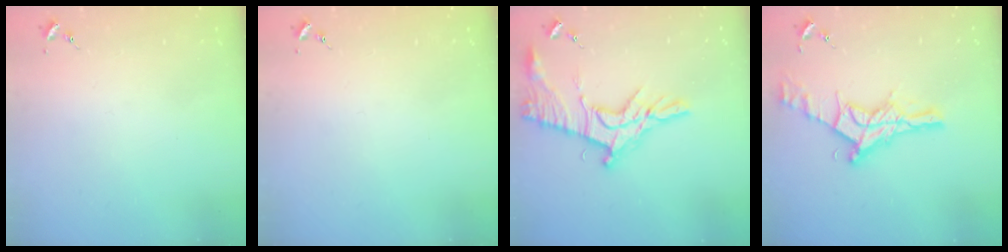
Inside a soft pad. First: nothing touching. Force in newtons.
{"total": 0.0}
{"total": 16.7, "press": 16.6, "slide": 1.1}
{"total": 17.3, "press": 17.2, "slide": 1.4}